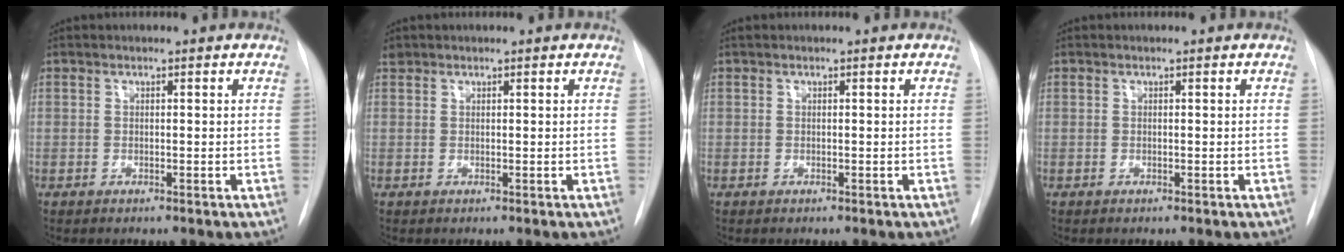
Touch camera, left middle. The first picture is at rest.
{"total": 0.7, "force": [0.6, 0.4, 0.0], "torque": [-0.003, 0.012, 0.011]}
{"total": 0.0}
{"total": 0.0}